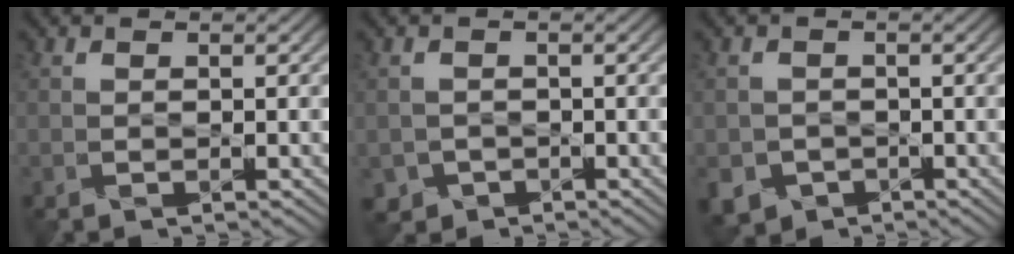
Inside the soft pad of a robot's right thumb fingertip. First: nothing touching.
{"total": 2.1, "force": [-1.2, 1.7, 0.2], "torque": [-0.003, -0.009, -0.025]}
{"total": 3.8, "force": [-2.0, 3.1, 0.9], "torque": [-0.023, -0.010, -0.037]}